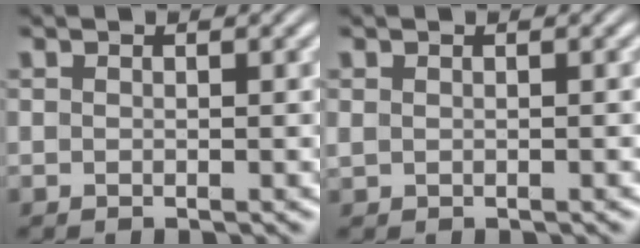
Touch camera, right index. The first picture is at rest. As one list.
[{"total": 0.5, "force": [0.1, 0.5, 0.3], "torque": [-0.015, -0.006, 0.008]}]